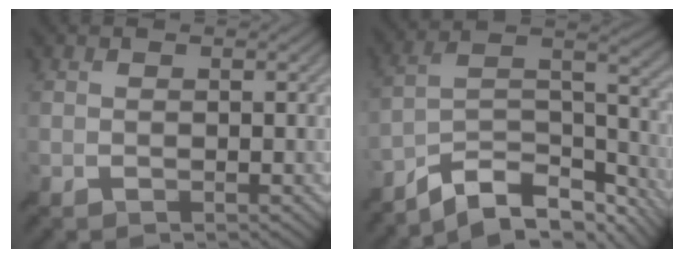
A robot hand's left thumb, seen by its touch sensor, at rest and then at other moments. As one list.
[{"total": 11.5, "force": [-8.6, 4.6, 6.2], "torque": [-0.120, 0.001, -0.146]}]